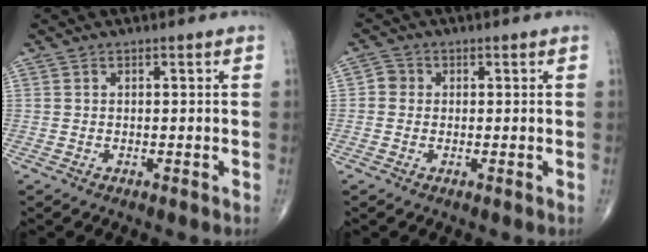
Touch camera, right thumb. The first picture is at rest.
{"total": 2.3, "force": [0.0, 2.2, 0.8], "torque": [0.000, 0.005, -0.006]}